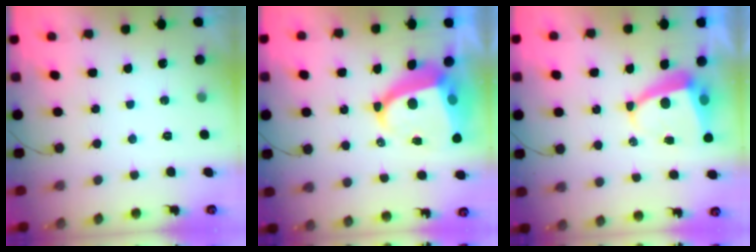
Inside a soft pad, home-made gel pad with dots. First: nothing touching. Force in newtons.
{"total": 10.4, "press": 10.3, "slide": 1.5}
{"total": 5.8, "press": 5.7, "slide": 0.6}